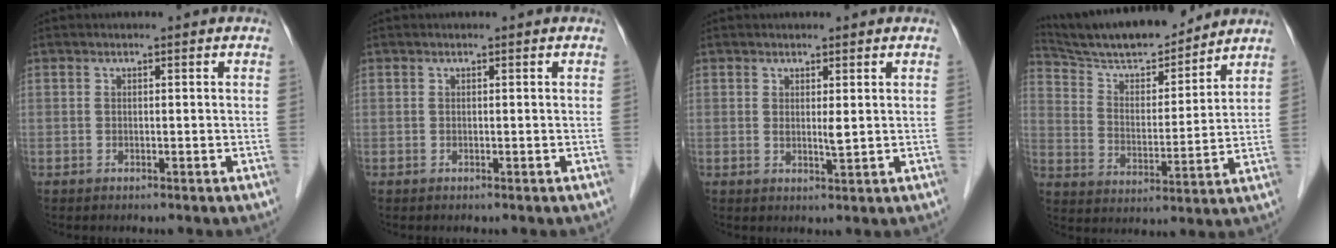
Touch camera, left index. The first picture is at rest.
{"total": 0.0}
{"total": 1.6, "force": [0.4, 0.2, 1.5], "torque": [-0.029, -0.010, 0.009]}
{"total": 15.3, "force": [14.2, 2.2, 5.1], "torque": [-0.093, 0.000, 0.241]}